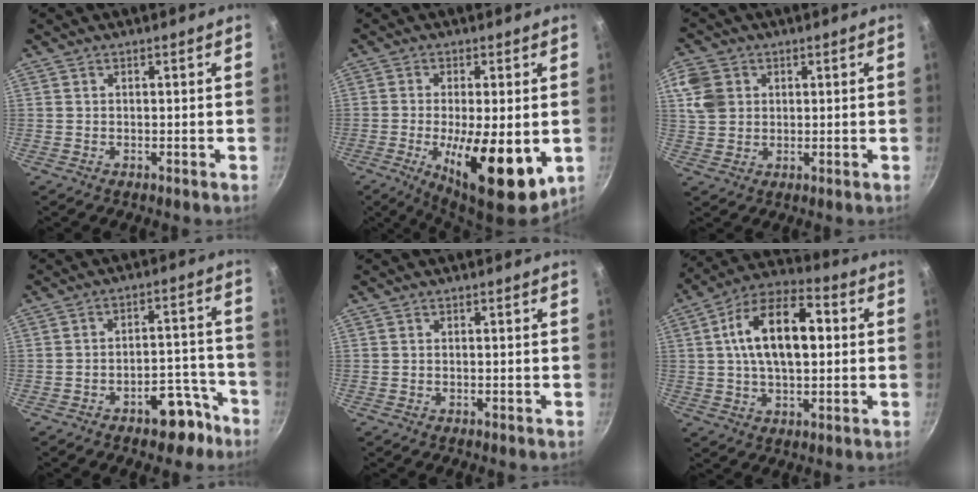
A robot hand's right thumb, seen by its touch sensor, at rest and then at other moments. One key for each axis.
{"total": 16.9, "fx": -4.1, "fy": 5.8, "fz": 15.3, "tx": -0.223, "ty": -0.027, "tz": -0.044}
{"total": 6.9, "fx": 2.0, "fy": 5.6, "fz": 3.5, "tx": -0.062, "ty": 0.001, "tz": 0.039}
{"total": 8.5, "fx": -5.5, "fy": 4.3, "fz": 4.8, "tx": -0.045, "ty": 0.058, "tz": -0.078}
{"total": 0.0}
{"total": 16.4, "fx": 2.4, "fy": 8.5, "fz": 13.8, "tx": -0.229, "ty": 0.023, "tz": 0.035}